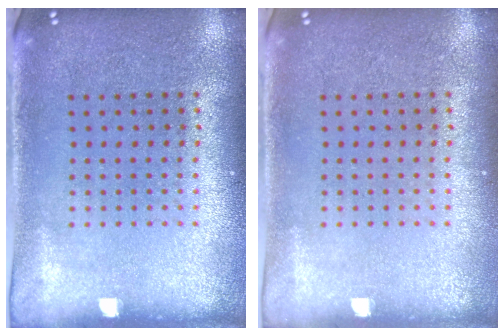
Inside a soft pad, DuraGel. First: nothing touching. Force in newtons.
{"total": 0.0}